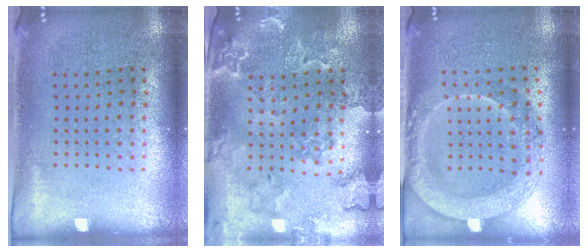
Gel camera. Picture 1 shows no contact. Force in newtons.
{"total": 1.6, "press": 1.6, "slide": 0.2}
{"total": 1.9, "press": 1.8, "slide": 0.6}